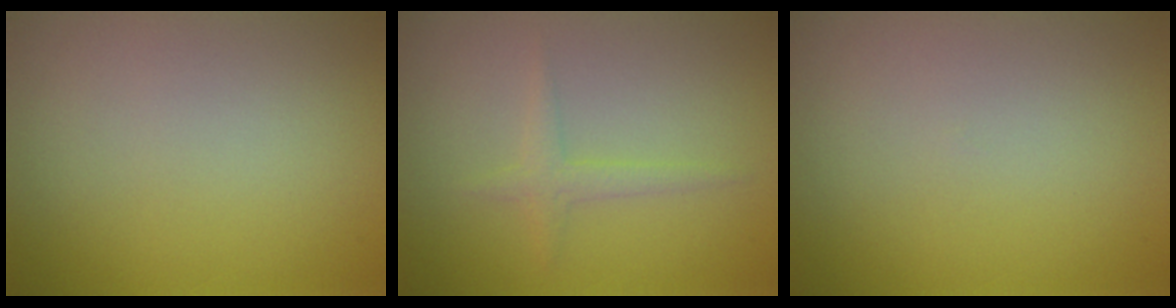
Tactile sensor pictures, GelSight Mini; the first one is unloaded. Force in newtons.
{"total": 1.4, "press": 1.4, "slide": 0.0}
{"total": 0.0}